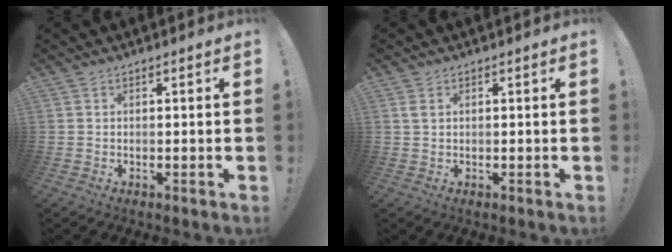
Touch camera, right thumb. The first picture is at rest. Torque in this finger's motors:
{"motor_torque": [-0.01, -0.02, 0.01, 0.13, 0.08]}